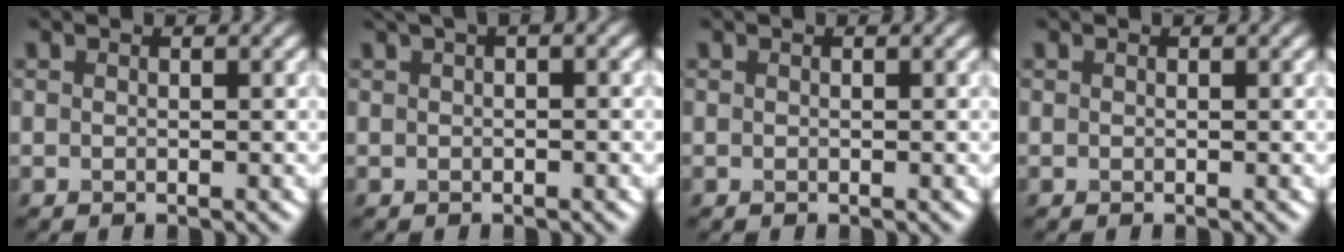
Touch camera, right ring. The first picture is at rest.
{"total": 2.1, "force": [1.1, 0.5, 1.7], "torque": [-0.028, 0.005, 0.014]}
{"total": 0.0}
{"total": 0.0}